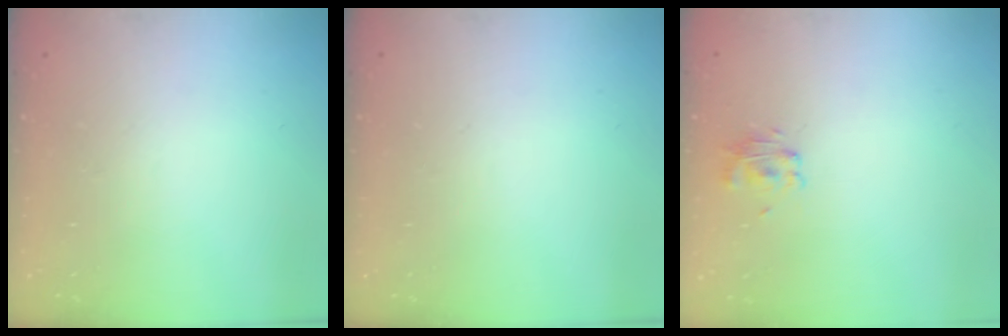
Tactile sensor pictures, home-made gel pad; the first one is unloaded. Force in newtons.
{"total": 0.0}
{"total": 2.9, "press": 2.8, "slide": 0.7}